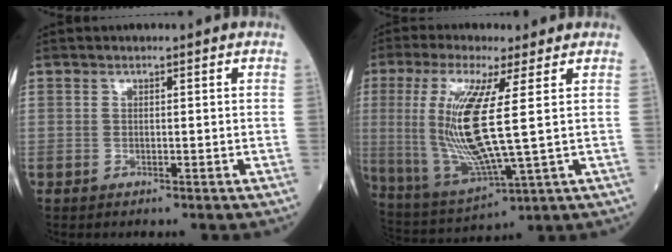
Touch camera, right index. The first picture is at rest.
{"total": 14.5, "force": [1.9, 1.1, 14.4], "torque": [-0.321, -0.018, 0.042]}